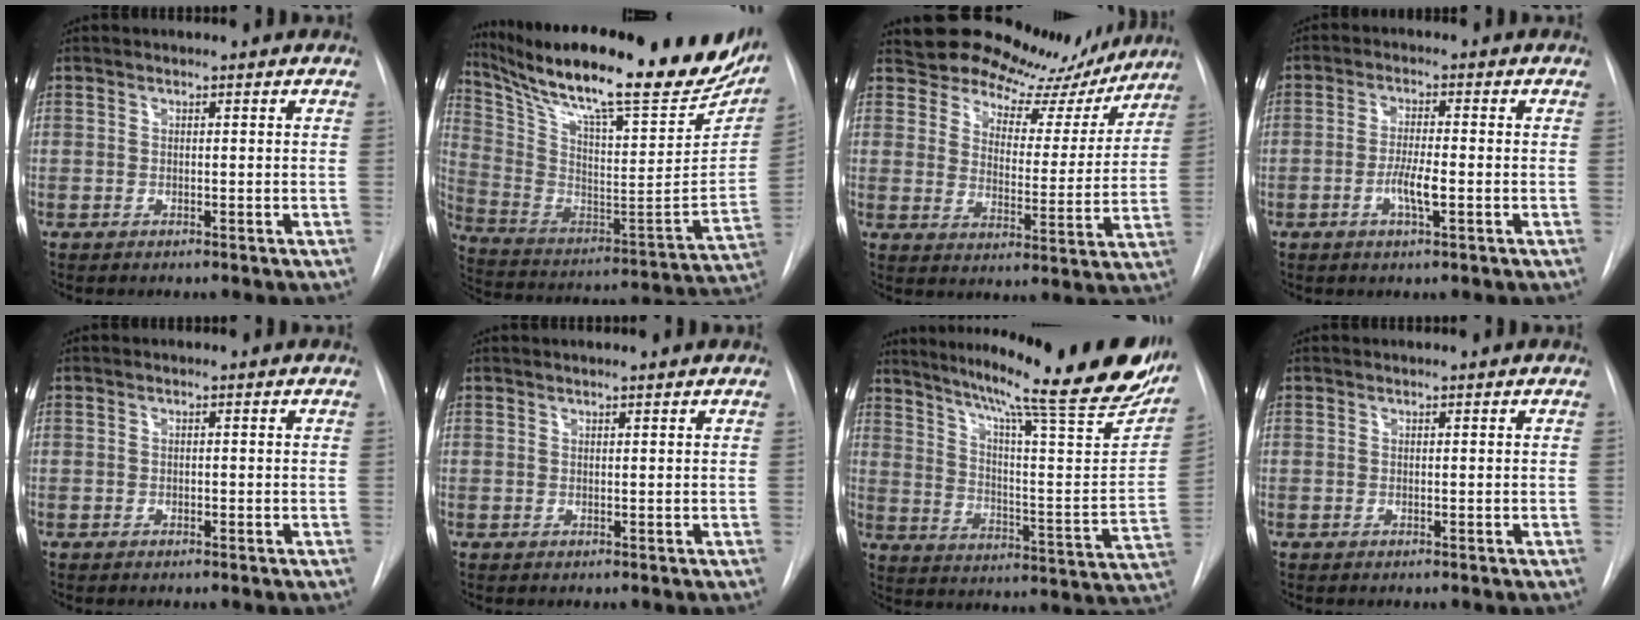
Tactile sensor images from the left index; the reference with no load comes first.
{"total": 32.0, "force": [25.4, 5.8, 18.7], "torque": [-0.319, -0.046, 0.365]}
{"total": 14.4, "force": [13.2, 5.3, 2.3], "torque": [-0.012, -0.027, 0.156]}
{"total": 4.3, "force": [-1.7, 0.5, 3.9], "torque": [-0.076, -0.006, -0.032]}
{"total": 0.6, "force": [-0.5, 0.3, 0.2], "torque": [-0.001, -0.002, -0.011]}
{"total": 1.6, "force": [1.4, -0.1, 0.7], "torque": [-0.009, 0.012, 0.019]}
{"total": 28.9, "force": [22.9, 2.2, 17.5], "torque": [-0.256, -0.066, 0.300]}
{"total": 0.0}